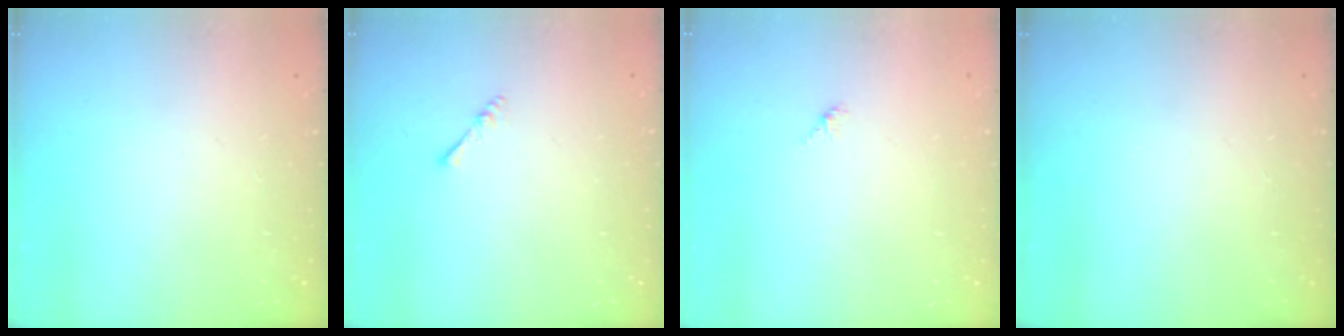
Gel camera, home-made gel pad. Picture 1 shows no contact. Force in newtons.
{"total": 2.4, "press": 2.3, "slide": 0.5}
{"total": 1.5, "press": 1.4, "slide": 0.4}
{"total": 0.0}